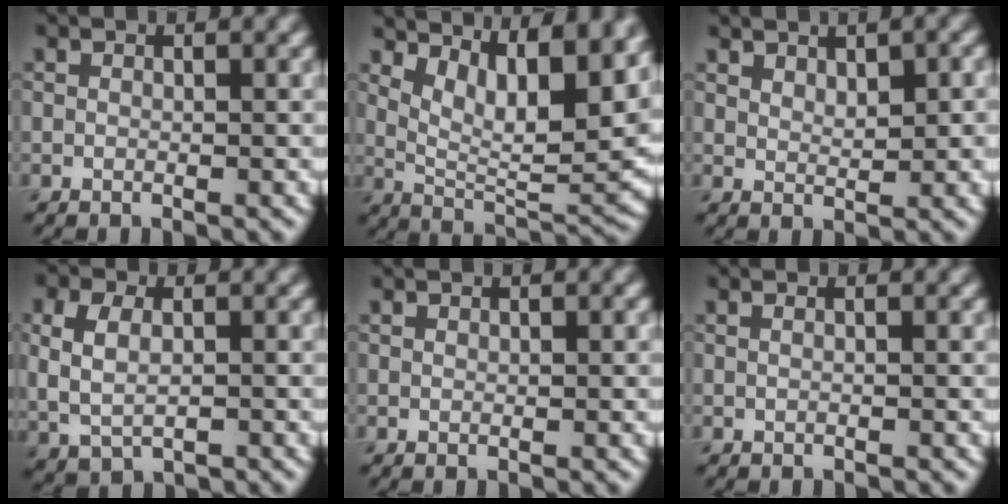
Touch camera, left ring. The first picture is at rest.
{"total": 11.7, "force": [5.5, 4.0, 9.5], "torque": [-0.135, 0.000, 0.090]}
{"total": 3.2, "force": [1.8, 1.2, 2.3], "torque": [-0.036, -0.002, 0.037]}
{"total": 3.8, "force": [0.3, 2.5, 2.8], "torque": [-0.059, -0.003, 0.015]}
{"total": 0.6, "force": [0.4, 0.2, 0.4], "torque": [-0.006, 0.001, 0.008]}
{"total": 1.0, "force": [0.5, 0.6, 0.7], "torque": [0.001, -0.006, -0.006]}